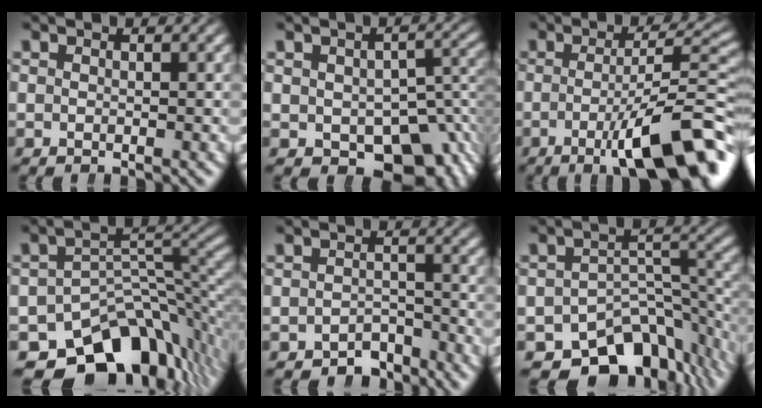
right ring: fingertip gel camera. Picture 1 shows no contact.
{"total": 10.3, "force": [-4.0, 6.9, 6.5], "torque": [-0.076, -0.041, -0.033]}
{"total": 9.8, "force": [-4.4, 1.3, 8.6], "torque": [-0.106, -0.003, -0.057]}
{"total": 16.3, "force": [-9.7, 9.0, 9.5], "torque": [-0.129, -0.035, -0.132]}
{"total": 4.4, "force": [-4.1, 1.6, 0.7], "torque": [0.021, -0.009, -0.068]}
{"total": 11.9, "force": [-8.2, 5.9, 6.4], "torque": [-0.080, -0.028, -0.112]}